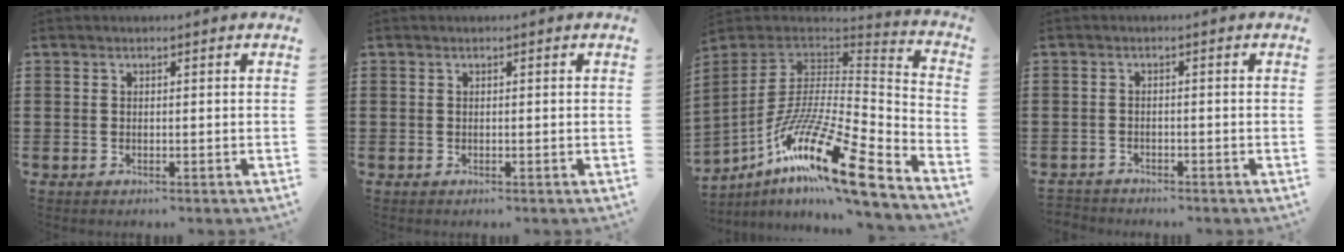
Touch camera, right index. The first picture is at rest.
{"total": 0.0}
{"total": 18.4, "force": [-10.6, 3.9, 14.6], "torque": [-0.285, 0.000, -0.200]}
{"total": 1.5, "force": [-1.5, 0.3, -0.2], "torque": [-0.002, 0.002, -0.035]}